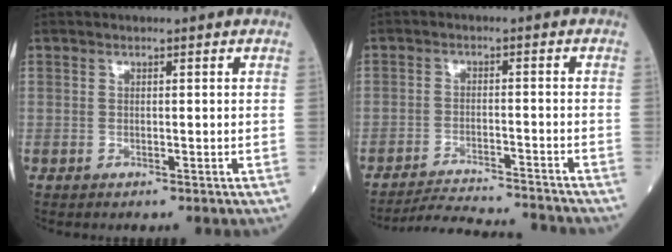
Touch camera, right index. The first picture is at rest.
{"total": 11.5, "force": [-11.4, -0.5, 2.0], "torque": [-0.030, -0.007, -0.171]}